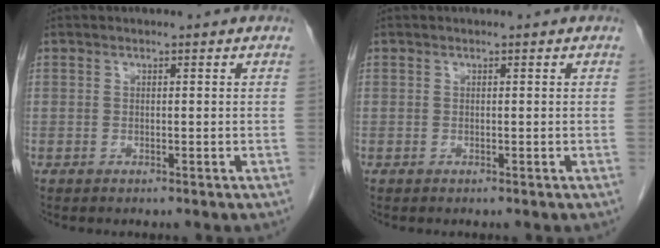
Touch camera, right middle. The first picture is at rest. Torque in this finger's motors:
{"motor_torque": [-0.15, -0.24, -0.02, -0.01]}